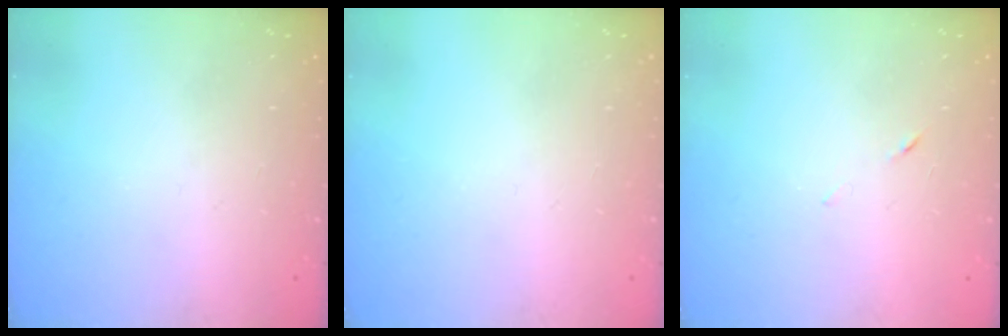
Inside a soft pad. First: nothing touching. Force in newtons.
{"total": 0.0}
{"total": 4.5, "press": 4.5, "slide": 0.6}